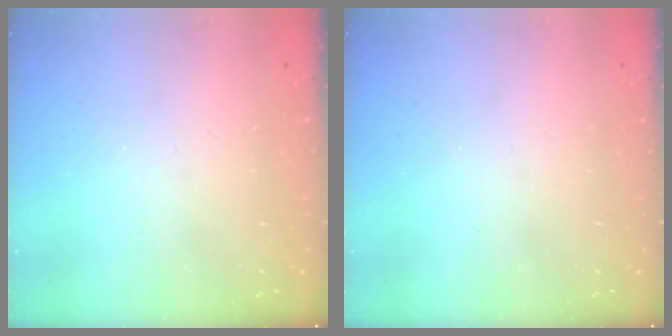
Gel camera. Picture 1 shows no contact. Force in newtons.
{"total": 0.0}